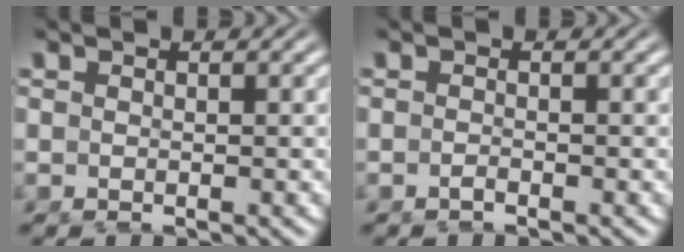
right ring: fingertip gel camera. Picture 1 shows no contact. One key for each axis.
{"total": 0.8, "fx": -0.7, "fy": -0.2, "fz": 0.1, "tx": 0.000, "ty": -0.001, "tz": -0.012}